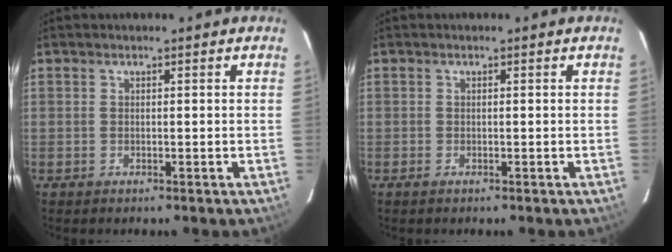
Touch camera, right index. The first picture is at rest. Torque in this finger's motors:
{"motor_torque": [0.23, -0.13, 0.12, 0.01]}